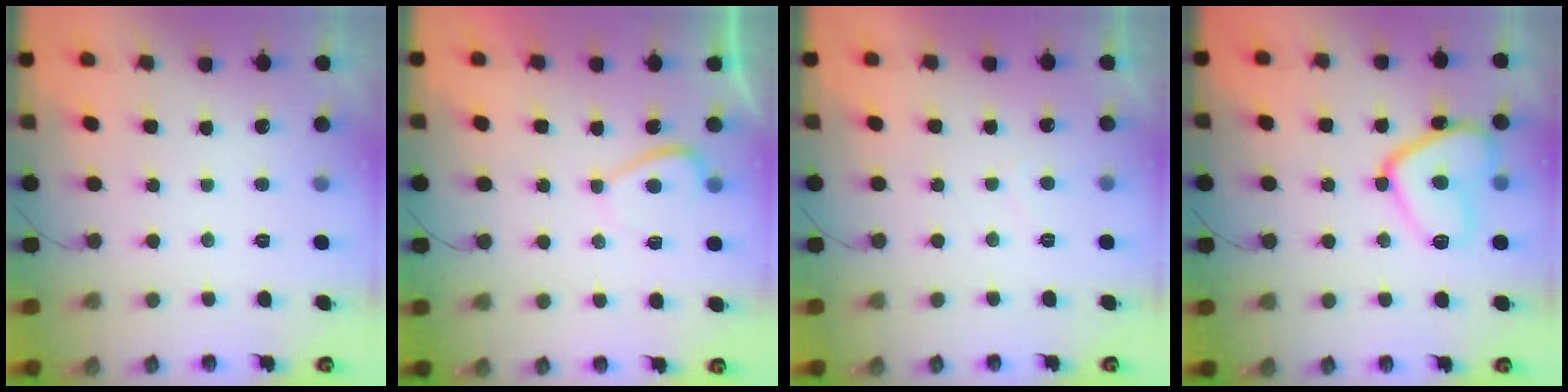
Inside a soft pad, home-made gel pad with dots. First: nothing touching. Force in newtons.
{"total": 2.9, "press": 2.8, "slide": 0.6}
{"total": 0.9, "press": 0.7, "slide": 0.6}
{"total": 14.0, "press": 13.9, "slide": 0.9}